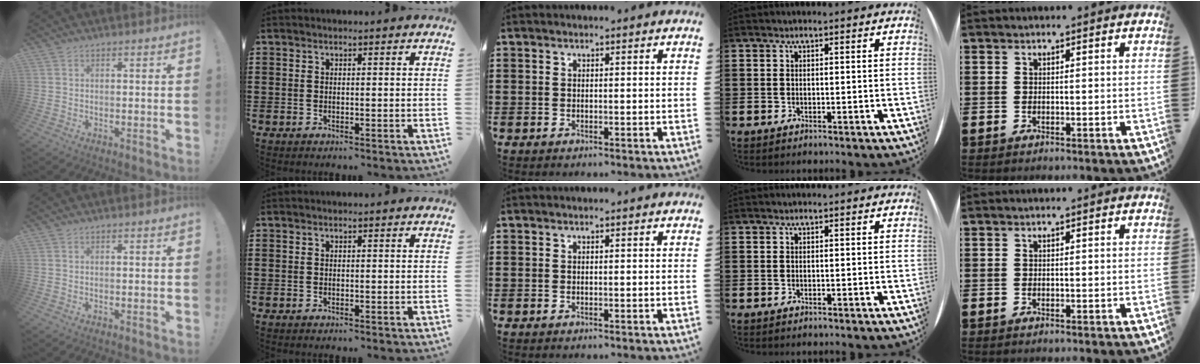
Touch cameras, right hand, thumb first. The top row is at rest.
{}